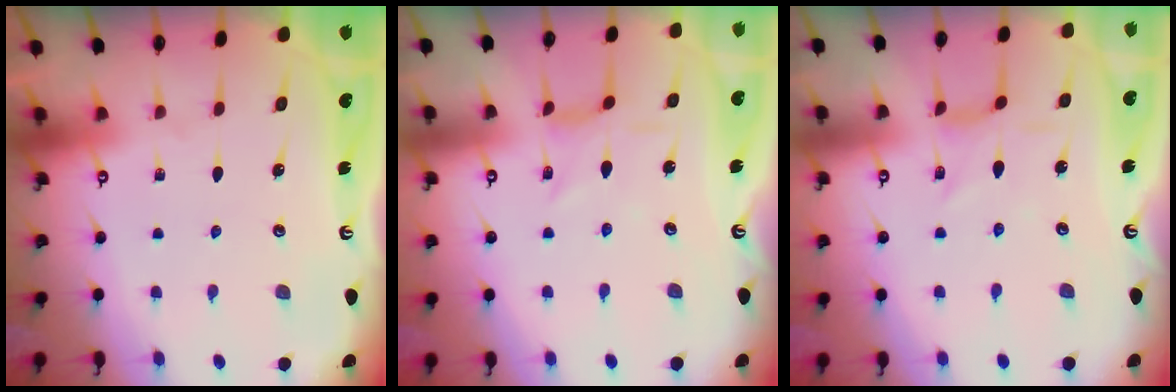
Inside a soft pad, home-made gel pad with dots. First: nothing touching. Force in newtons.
{"total": 2.1, "press": 2.1, "slide": 0.5}
{"total": 1.9, "press": 1.8, "slide": 0.5}